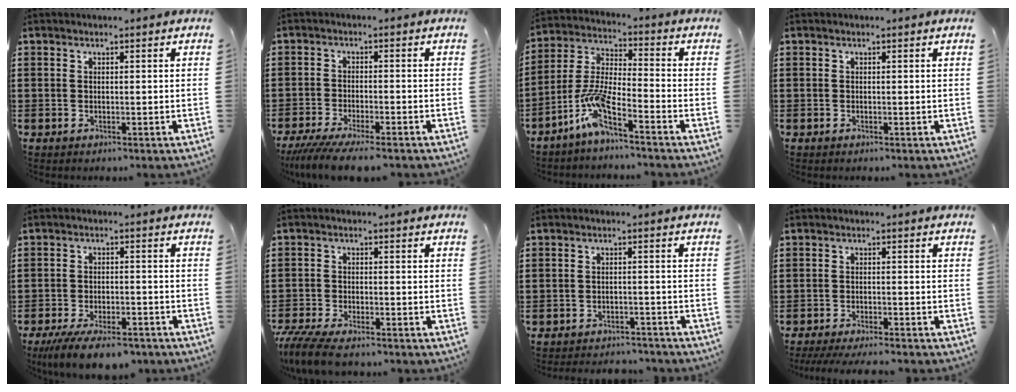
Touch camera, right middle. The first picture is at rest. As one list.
[{"total": 4.7, "force": [-4.2, 0.1, 2.0], "torque": [-0.054, -0.019, -0.086]}, {"total": 8.2, "force": [-5.9, 0.9, 5.7], "torque": [-0.133, -0.017, -0.118]}, {"total": 0.0}, {"total": 6.5, "force": [-5.5, 1.4, 3.3], "torque": [-0.067, -0.002, -0.105]}, {"total": 4.8, "force": [-4.2, 0.7, 2.2], "torque": [-0.070, -0.016, -0.090]}, {"total": 2.6, "force": [-2.6, 0.3, -0.1], "torque": [-0.005, 0.000, -0.056]}, {"total": 3.0, "force": [-2.9, -0.1, 0.9], "torque": [-0.015, -0.003, -0.058]}]